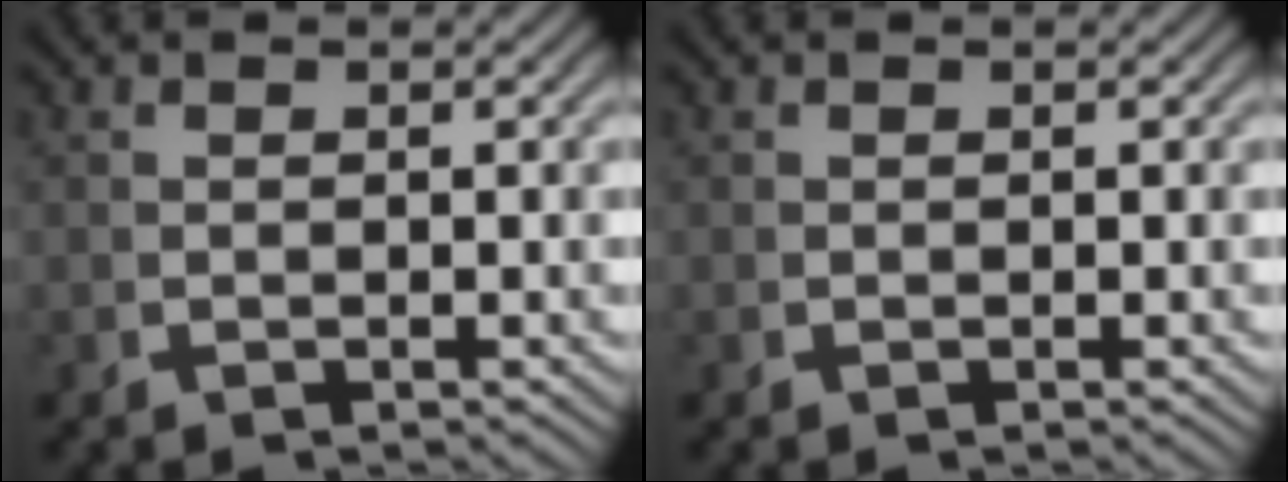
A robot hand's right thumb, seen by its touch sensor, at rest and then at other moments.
{"total": 0.0}